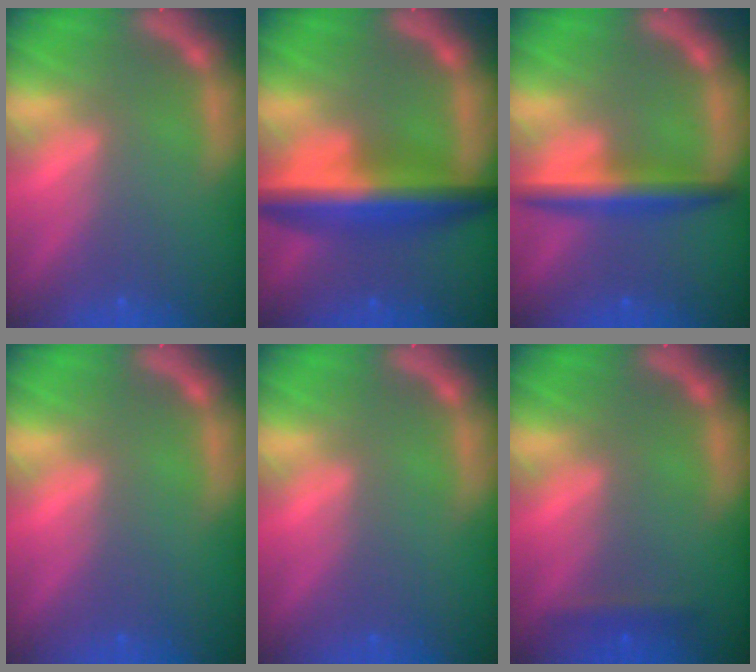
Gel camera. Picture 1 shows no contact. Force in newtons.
{"total": 8.0}
{"total": 4.5}
{"total": 0.0}
{"total": 0.0}
{"total": 1.4}